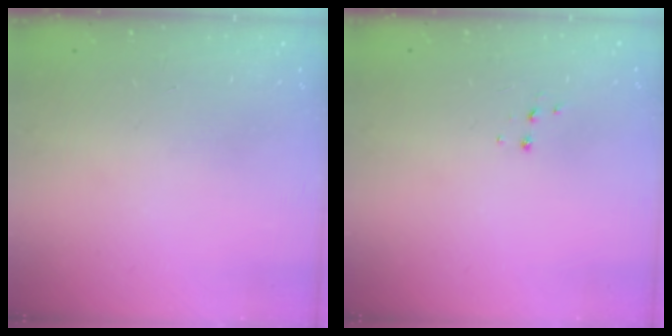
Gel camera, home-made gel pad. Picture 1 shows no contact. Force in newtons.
{"total": 3.3, "press": 3.2, "slide": 0.4}